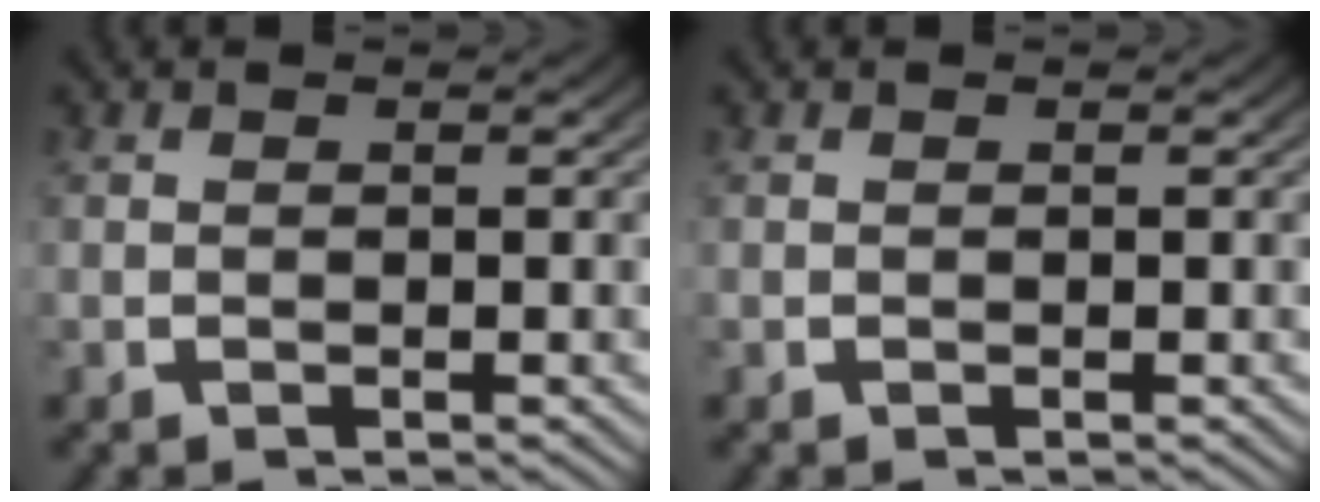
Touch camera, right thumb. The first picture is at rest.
{"total": 0.0}